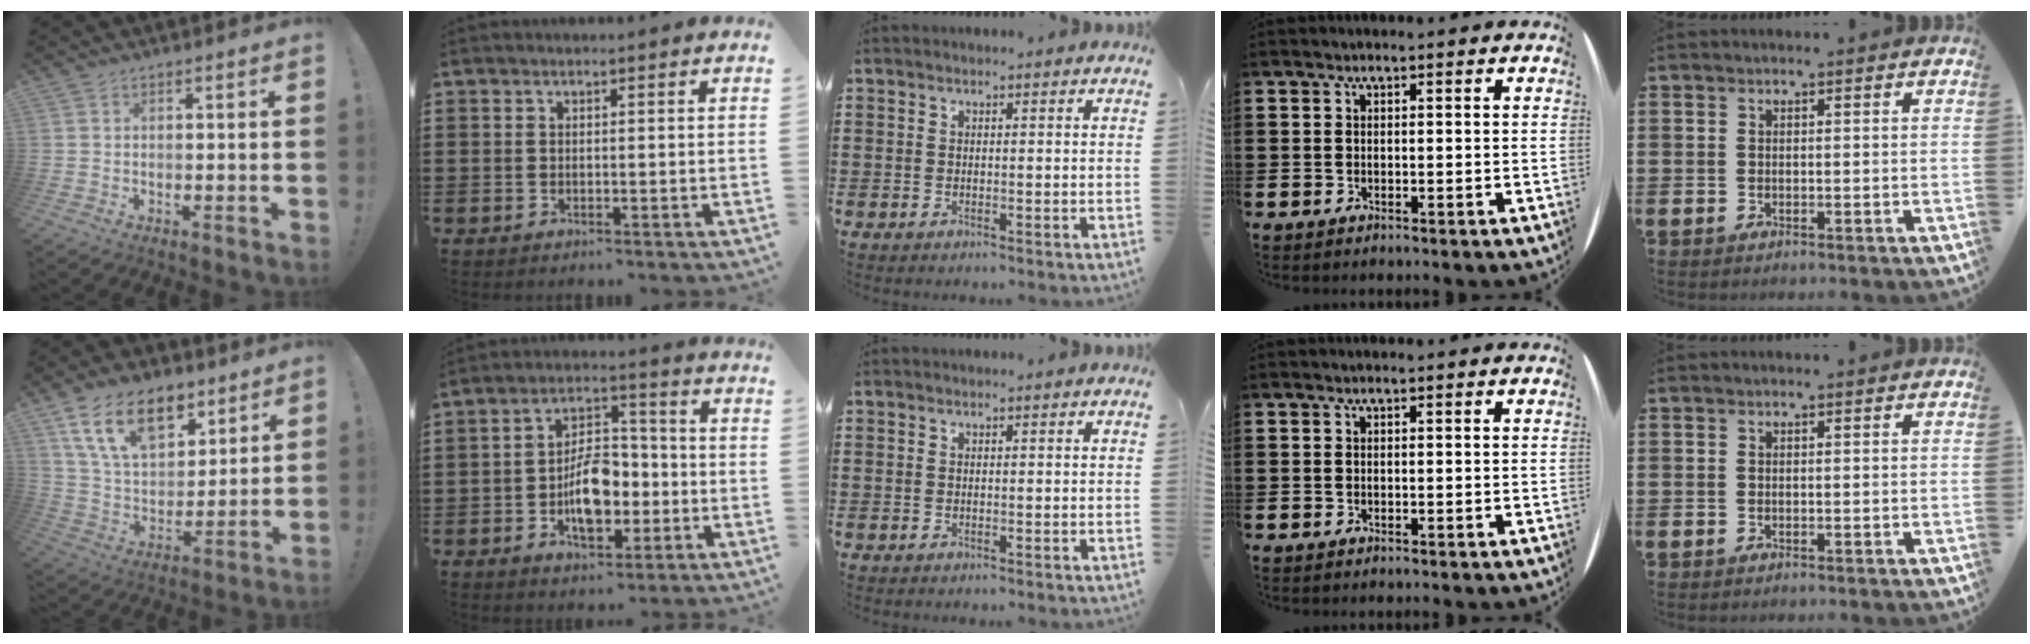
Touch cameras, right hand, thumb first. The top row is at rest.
{"thumb": {"total": 18.1, "force": [9.9, 10.6, 10.9], "torque": [-0.182, -0.042, 0.184]}, "index": {"total": 8.6, "force": [-2.2, 4.8, 6.8], "torque": [-0.114, 0.007, -0.042]}}